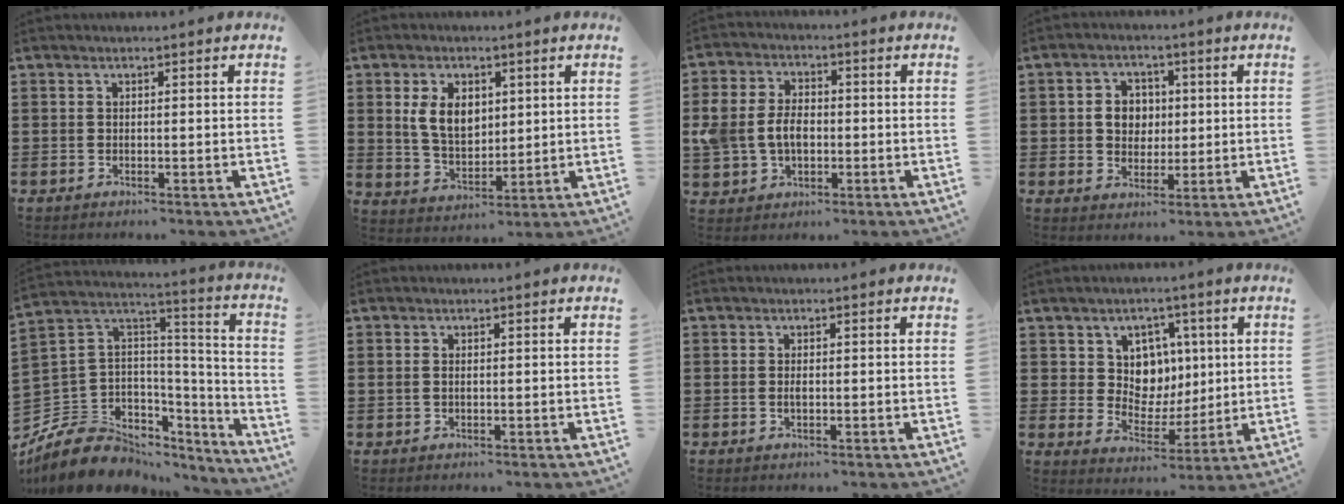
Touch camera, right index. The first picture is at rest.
{"total": 6.8, "force": [1.8, 4.4, 4.9], "torque": [-0.115, 0.006, 0.024]}
{"total": 6.5, "force": [-0.6, 4.8, 4.3], "torque": [-0.115, 0.004, -0.018]}
{"total": 4.8, "force": [0.5, 4.2, 2.2], "torque": [-0.052, 0.012, 0.002]}
{"total": 10.1, "force": [-6.7, 7.0, 2.8], "torque": [-0.082, 0.008, -0.124]}
{"total": 0.9, "force": [0.0, 0.5, 0.7], "torque": [-0.016, 0.003, 0.000]}
{"total": 1.0, "force": [-0.2, 0.4, 0.9], "torque": [-0.018, 0.000, -0.004]}
{"total": 7.7, "force": [2.9, 6.6, 2.5], "torque": [-0.070, -0.005, 0.055]}